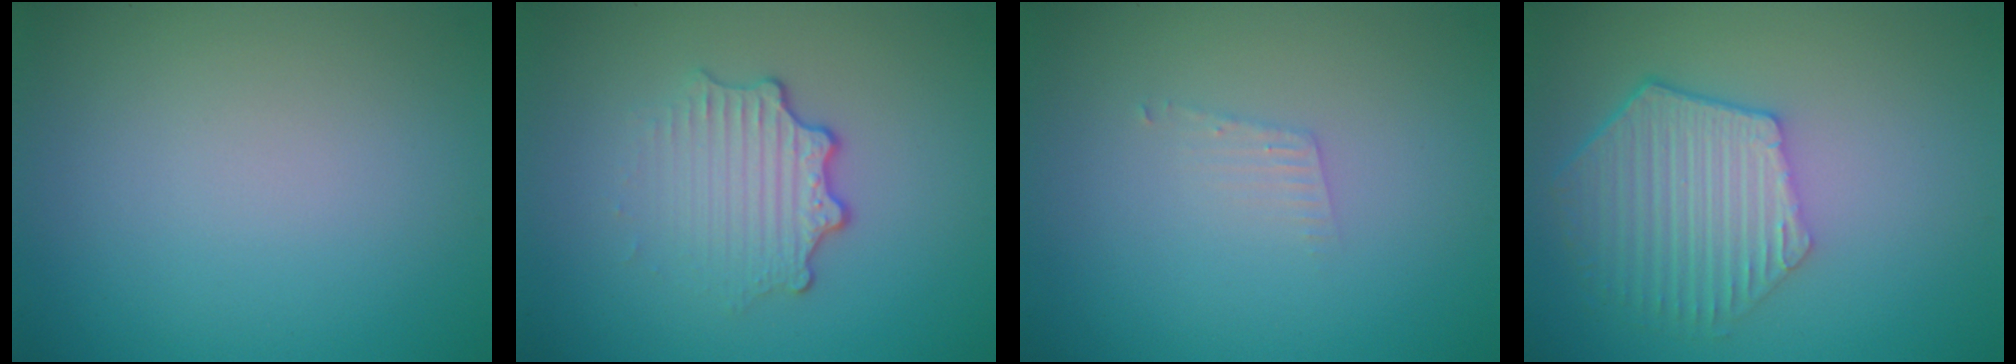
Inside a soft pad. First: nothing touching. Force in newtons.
{"total": 3.3, "press": 2.5, "slide": 2.2}
{"total": 0.9, "press": 0.9, "slide": 0.1}
{"total": 5.9, "press": 4.8, "slide": 3.5}